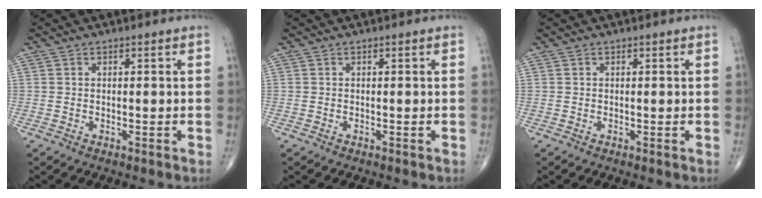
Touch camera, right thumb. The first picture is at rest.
{"total": 0.0}
{"total": 0.0}